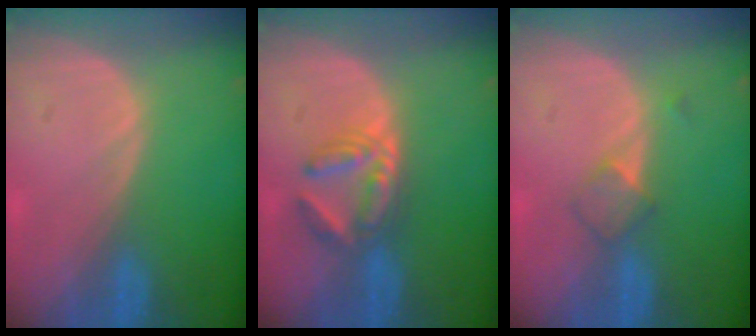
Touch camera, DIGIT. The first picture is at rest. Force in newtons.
{"total": 5.9, "press": 5.3, "slide": 2.5}
{"total": 3.0, "press": 2.7, "slide": 1.2}